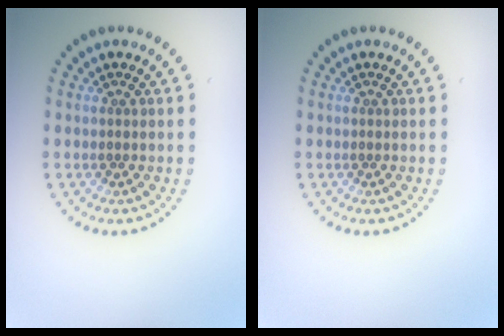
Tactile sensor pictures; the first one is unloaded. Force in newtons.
{"total": 0.0}